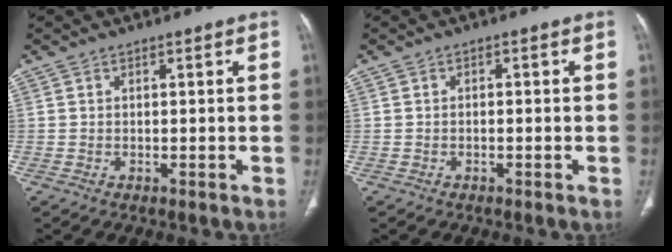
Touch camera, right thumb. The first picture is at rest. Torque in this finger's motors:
{"motor_torque": [-0.11, -0.33, 0.04, 0.35, -0.02]}